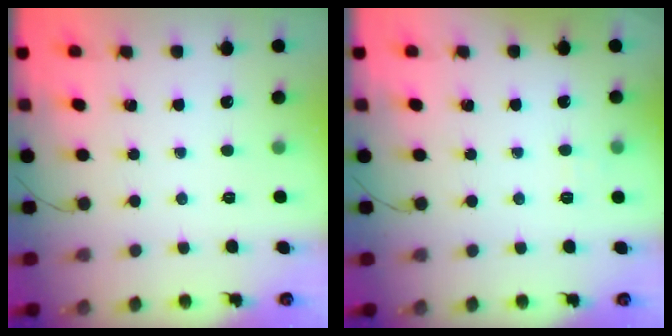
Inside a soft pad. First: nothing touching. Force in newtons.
{"total": 4.5, "press": 4.3, "slide": 1.1}